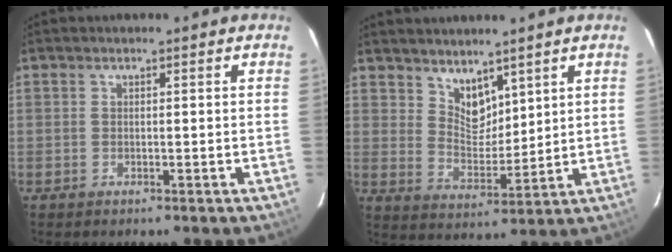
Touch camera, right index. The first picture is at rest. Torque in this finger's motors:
{"motor_torque": [-0.09, 0.07, -0.03, 0.00]}